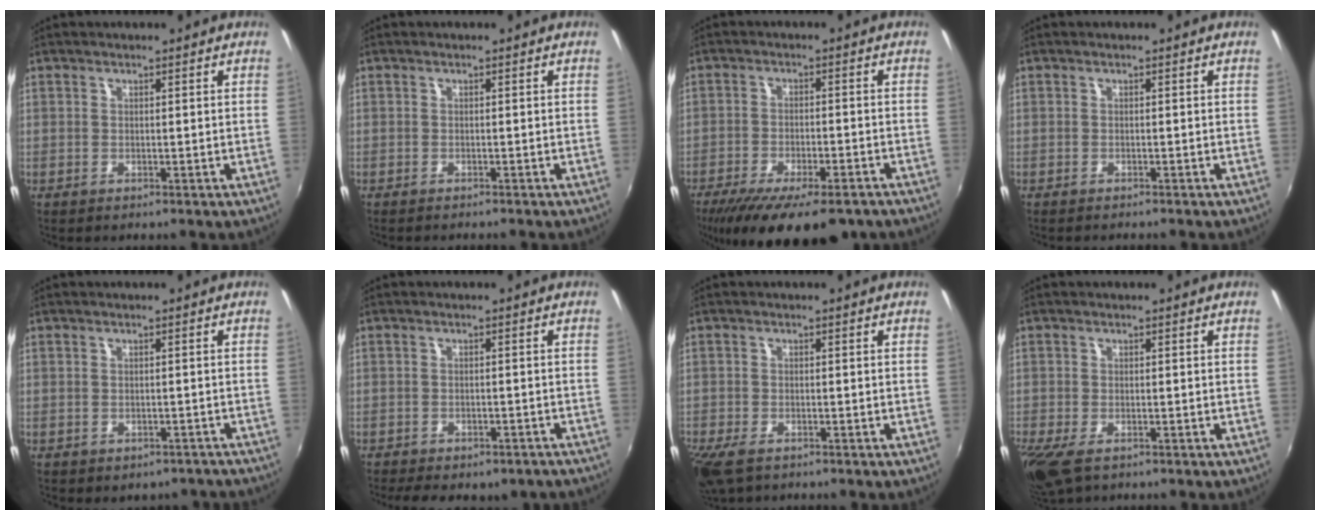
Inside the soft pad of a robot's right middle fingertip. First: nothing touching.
{"total": 1.6, "force": [-1.5, 0.1, 0.5], "torque": [-0.015, -0.012, -0.026]}
{"total": 17.5, "force": [-12.7, 5.8, 10.6], "torque": [-0.207, -0.049, -0.189]}
{"total": 1.4, "force": [-1.3, 0.1, 0.5], "torque": [-0.011, -0.011, -0.023]}
{"total": 5.7, "force": [-4.6, 2.9, 1.7], "torque": [-0.028, -0.003, -0.042]}
{"total": 10.0, "force": [-7.8, 4.2, 4.8], "torque": [-0.110, -0.022, -0.096]}
{"total": 6.2, "force": [-4.2, 2.6, 3.7], "torque": [-0.095, -0.026, -0.082]}
{"total": 6.8, "force": [-4.1, 2.8, 4.6], "torque": [-0.107, -0.030, -0.075]}